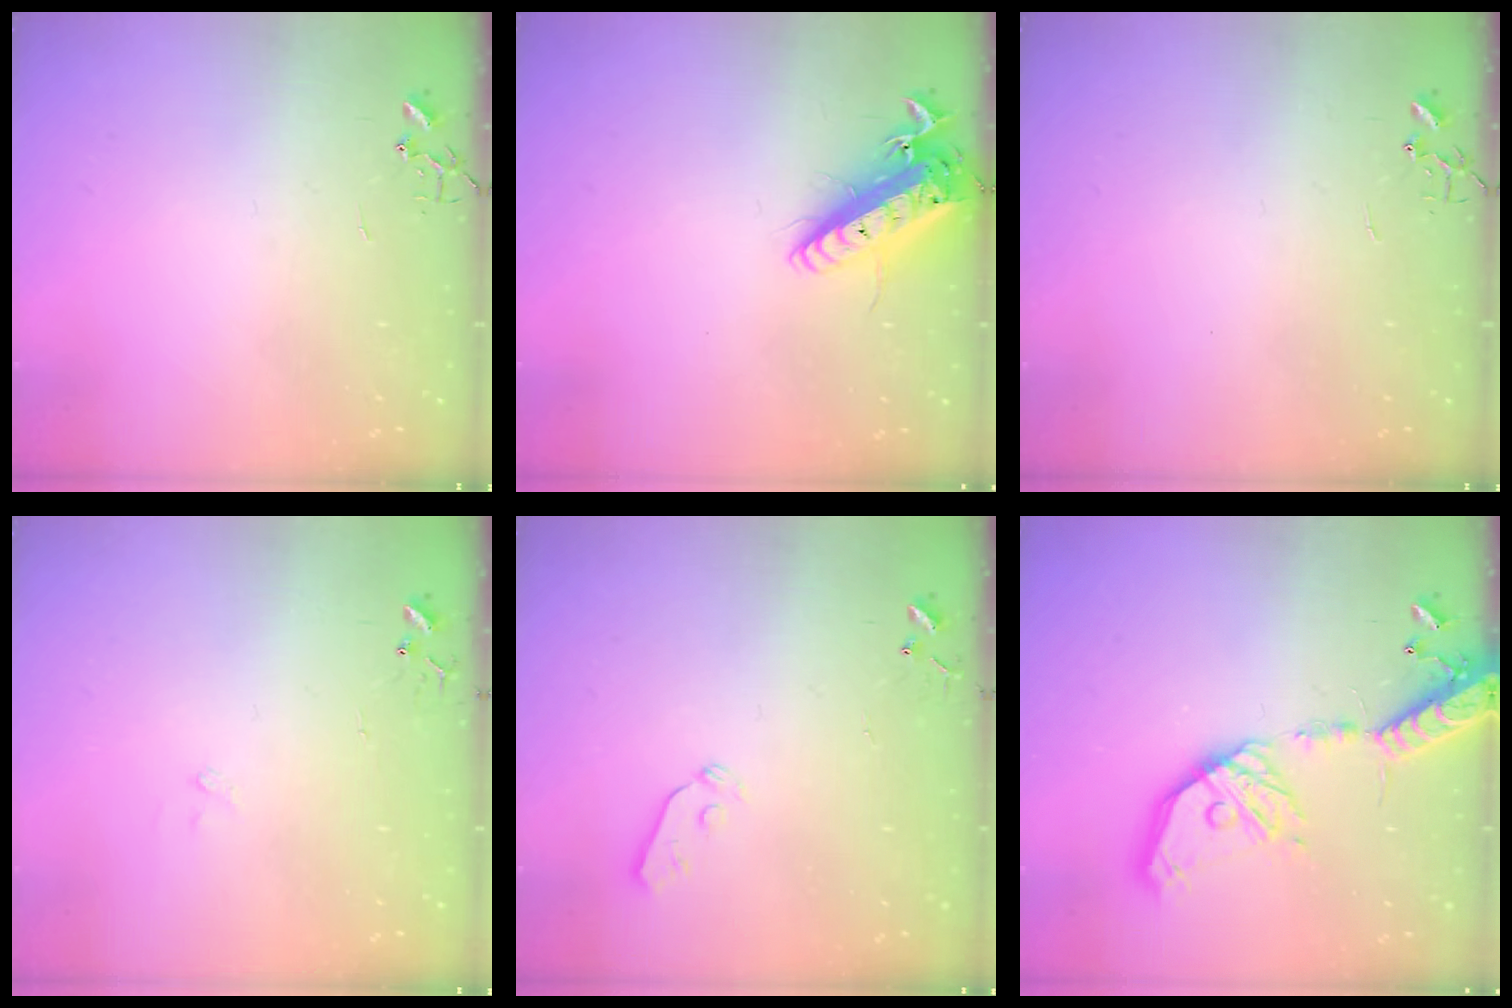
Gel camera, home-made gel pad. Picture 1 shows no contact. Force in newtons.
{"total": 16.4, "press": 16.0, "slide": 3.4}
{"total": 0.0}
{"total": 7.6, "press": 7.6, "slide": 0.5}
{"total": 4.1, "press": 4.0, "slide": 0.6}
{"total": 20.9, "press": 20.5, "slide": 3.9}